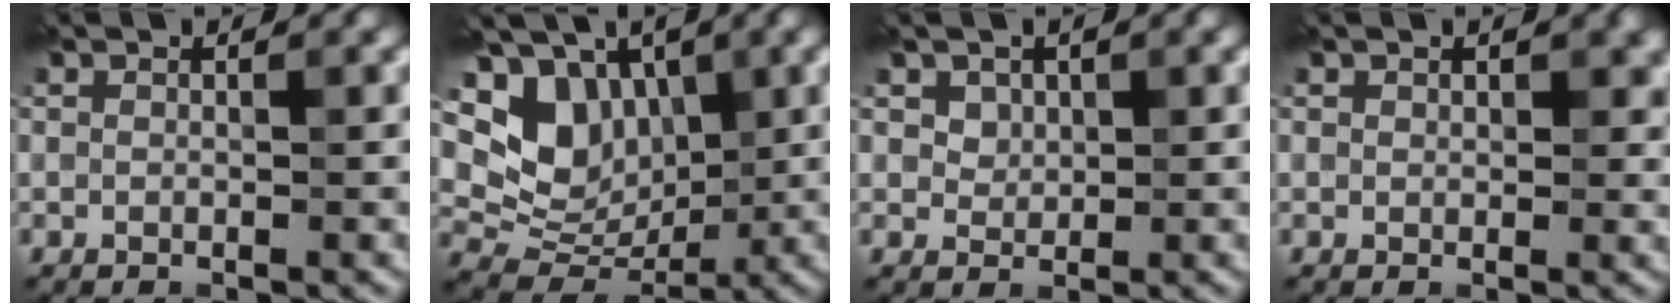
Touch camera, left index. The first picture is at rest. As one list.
[{"total": 7.2, "force": [2.6, 5.4, 3.9], "torque": [-0.079, -0.008, 0.043]}, {"total": 2.5, "force": [1.7, 1.7, 0.7], "torque": [-0.033, -0.002, 0.036]}, {"total": 2.4, "force": [0.9, 1.7, 1.5], "torque": [-0.015, 0.002, 0.008]}]